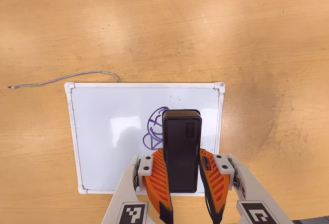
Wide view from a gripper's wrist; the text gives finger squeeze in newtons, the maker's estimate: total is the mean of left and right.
{"total": 7.8, "left": 6.0, "right": 9.7}